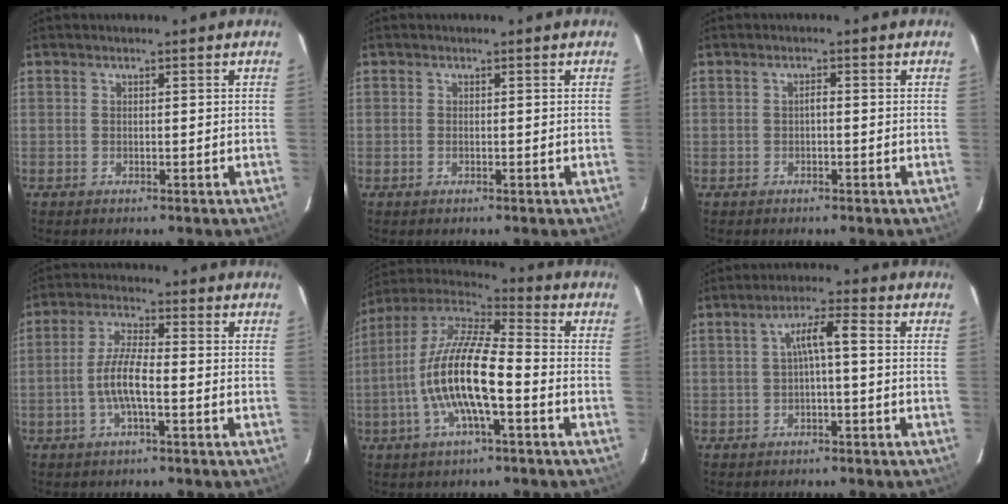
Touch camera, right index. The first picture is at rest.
{"total": 0.5, "force": [-0.1, 0.2, 0.5], "torque": [-0.011, 0.000, -0.003]}
{"total": 0.8, "force": [-0.3, 0.3, 0.7], "torque": [-0.013, 0.007, -0.007]}
{"total": 6.5, "force": [-2.1, 1.3, 6.0], "torque": [-0.123, 0.004, -0.040]}
{"total": 16.2, "force": [-4.4, 4.1, 15.0], "torque": [-0.288, -0.005, -0.088]}
{"total": 4.2, "force": [-0.5, 0.3, 4.2], "torque": [-0.080, 0.011, -0.005]}